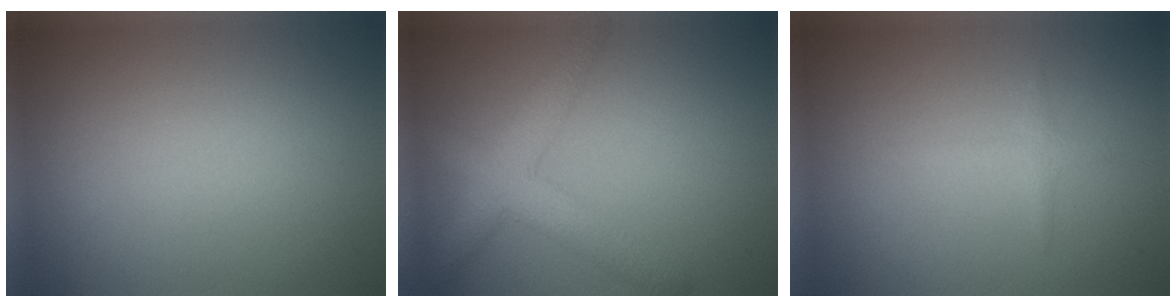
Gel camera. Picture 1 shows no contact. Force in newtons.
{"total": 5.0, "press": 5.0, "slide": 0.2}
{"total": 1.0, "press": 1.0, "slide": 0.1}